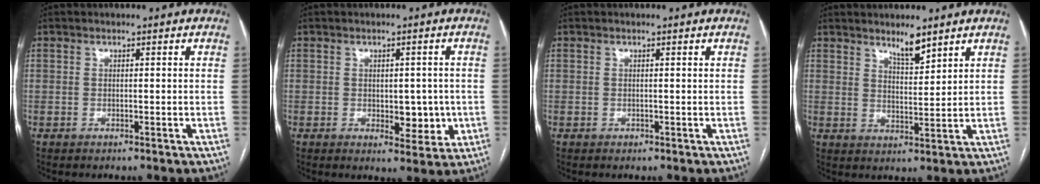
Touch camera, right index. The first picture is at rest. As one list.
[{"total": 5.3, "force": [-0.6, 2.8, 4.4], "torque": [-0.049, -0.001, 0.001]}, {"total": 0.0}, {"total": 4.1, "force": [3.4, 0.6, 2.2], "torque": [-0.039, -0.009, 0.061]}]